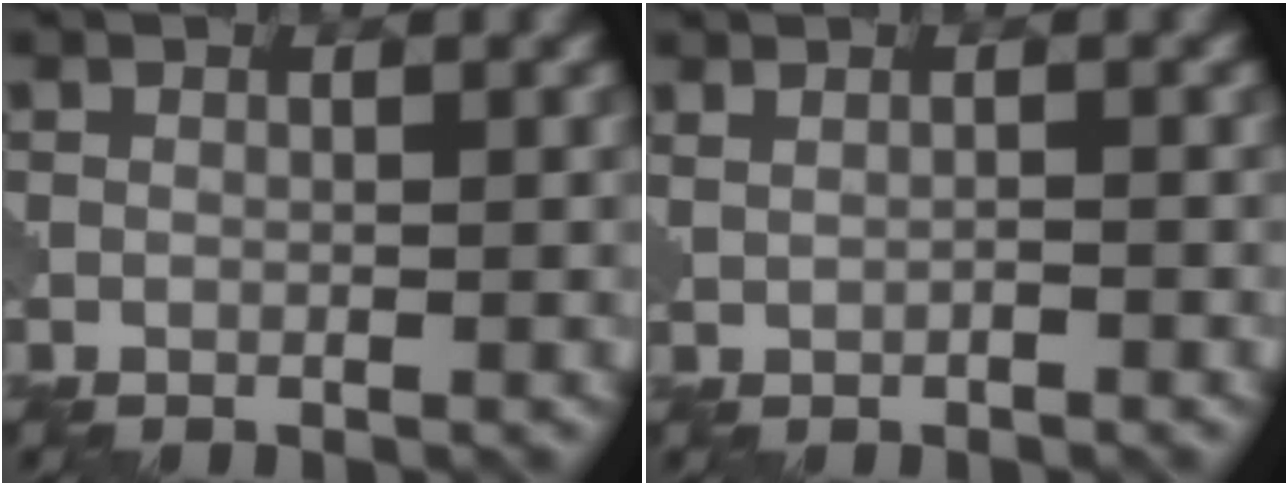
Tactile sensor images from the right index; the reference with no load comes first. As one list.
[{"total": 0.8, "force": [0.4, 0.3, 0.6], "torque": [-0.019, -0.005, 0.002]}]